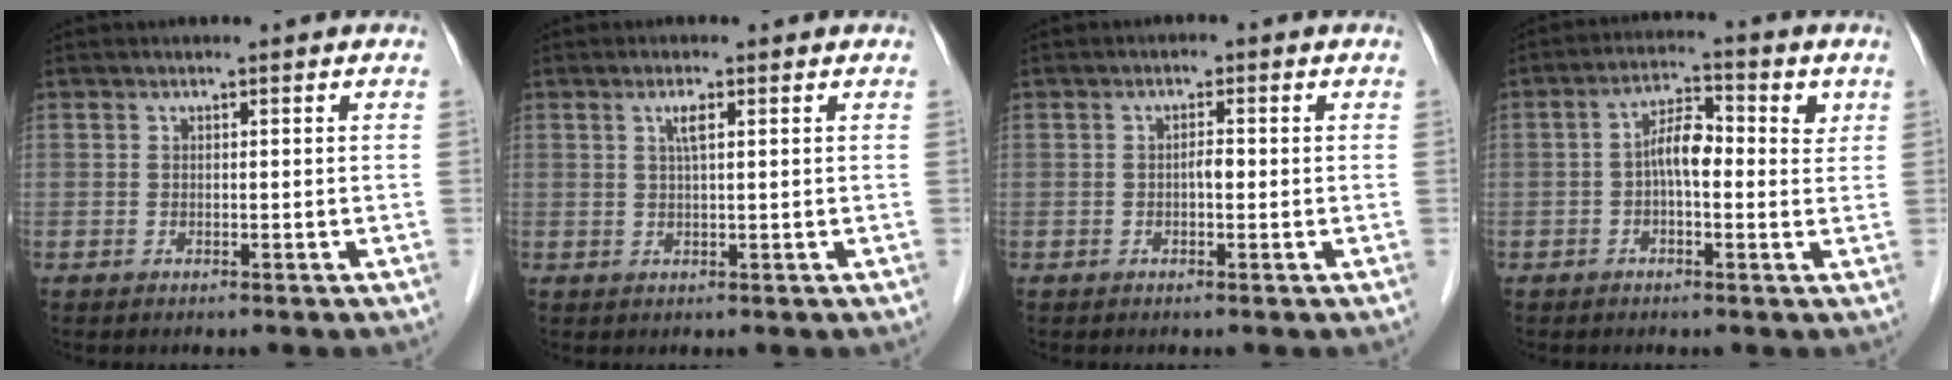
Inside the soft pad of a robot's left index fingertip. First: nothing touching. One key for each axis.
{"total": 2.0, "fx": 0.8, "fy": 0.2, "fz": 1.9, "tx": -0.038, "ty": 0.002, "tz": 0.014}
{"total": 1.6, "fx": -0.2, "fy": 0.8, "fz": 1.3, "tx": -0.018, "ty": 0.004, "tz": -0.006}
{"total": 6.6, "fx": 0.8, "fy": 2.7, "fz": 6.0, "tx": -0.102, "ty": 0.029, "tz": 0.006}